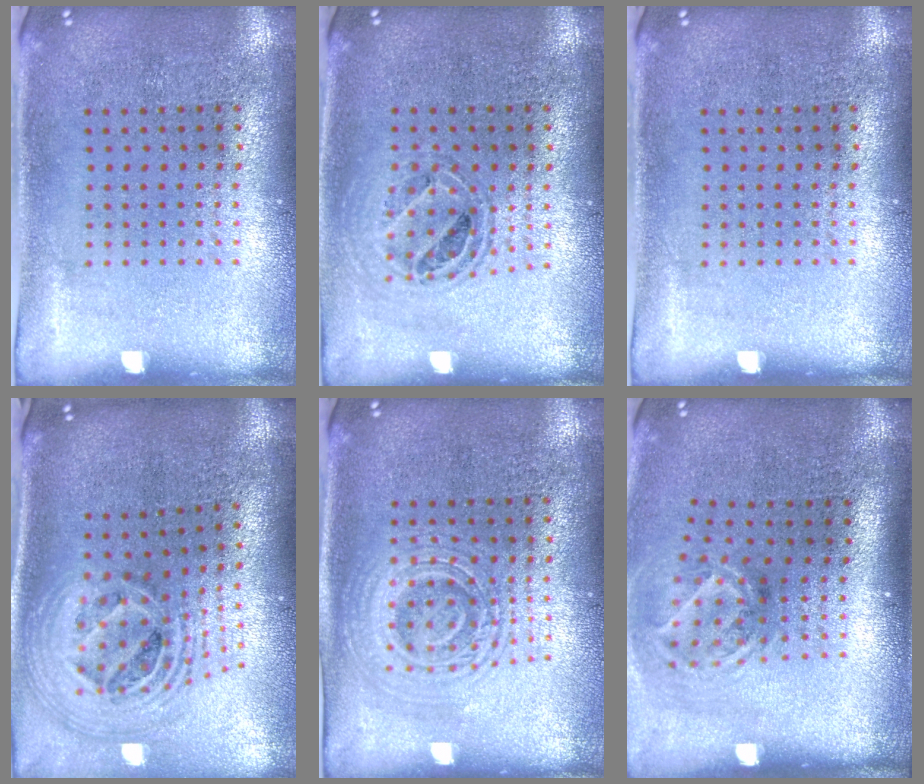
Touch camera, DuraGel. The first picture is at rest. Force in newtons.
{"total": 0.8, "press": 0.8, "slide": 0.1}
{"total": 0.0}
{"total": 2.6, "press": 1.9, "slide": 1.8}
{"total": 2.6, "press": 2.5, "slide": 0.5}
{"total": 1.9, "press": 1.3, "slide": 1.5}